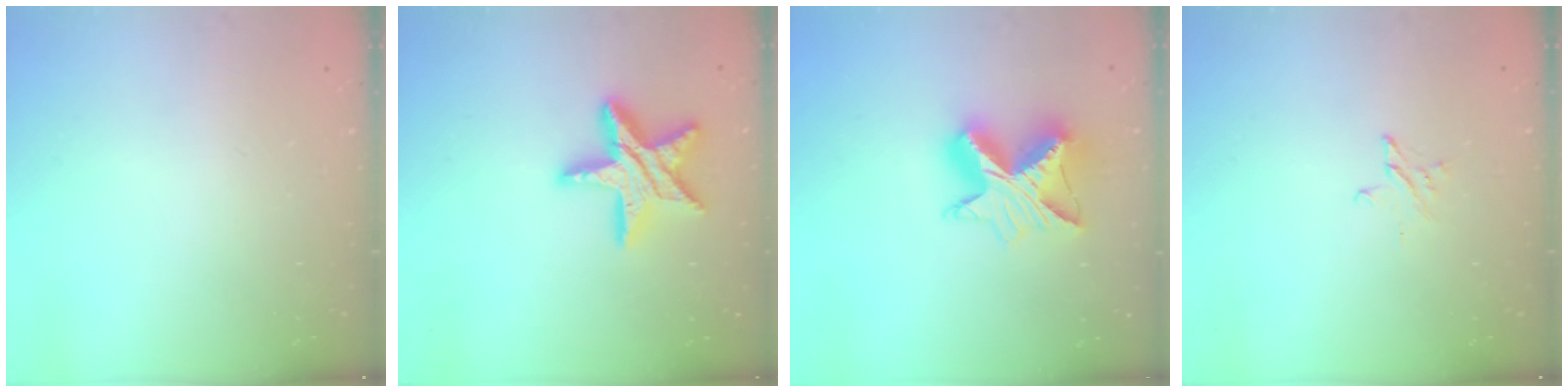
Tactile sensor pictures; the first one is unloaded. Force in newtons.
{"total": 16.8, "press": 16.8, "slide": 1.1}
{"total": 12.8, "press": 12.8, "slide": 0.8}
{"total": 2.1, "press": 2.1, "slide": 0.2}